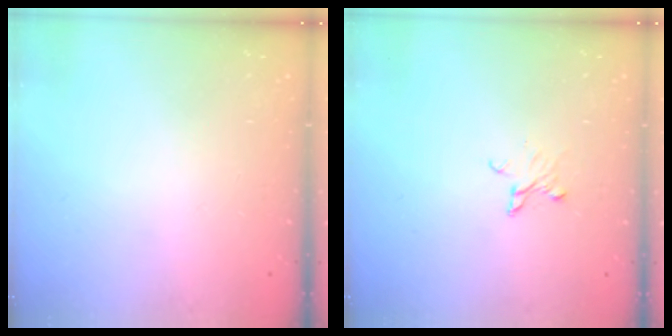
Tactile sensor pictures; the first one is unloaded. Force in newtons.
{"total": 3.7, "press": 3.7, "slide": 0.3}